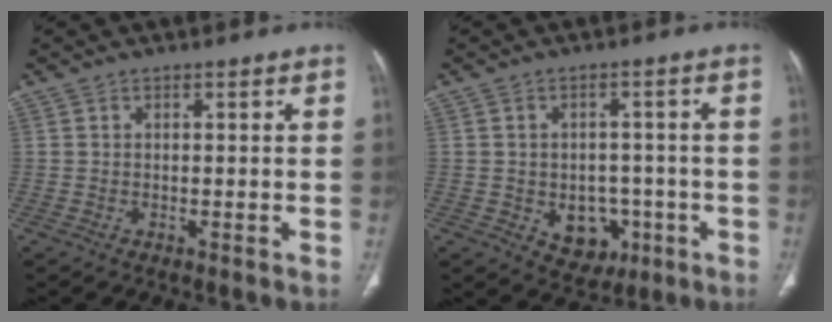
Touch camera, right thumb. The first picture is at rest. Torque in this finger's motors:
{"motor_torque": [2.31, 0.37, 0.21, -0.53, 0.01]}